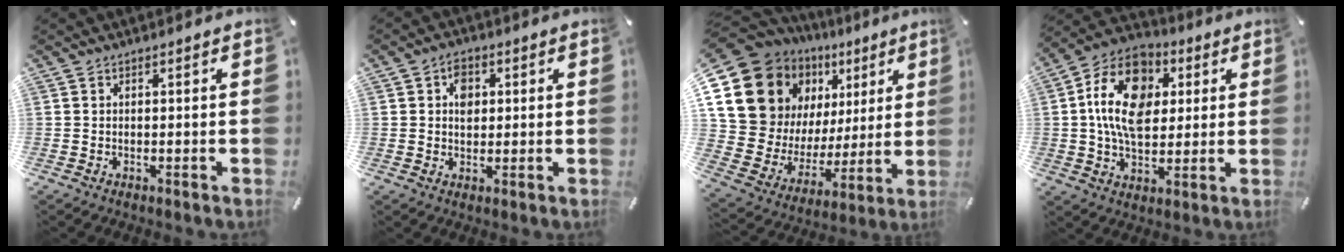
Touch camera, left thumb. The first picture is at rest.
{"total": 4.4, "force": [0.9, 3.4, 2.6], "torque": [-0.032, 0.000, 0.010]}
{"total": 20.7, "force": [10.3, 15.4, 9.2], "torque": [-0.165, -0.071, 0.206]}
{"total": 17.1, "force": [3.0, 11.9, 11.9], "torque": [-0.230, 0.008, 0.051]}